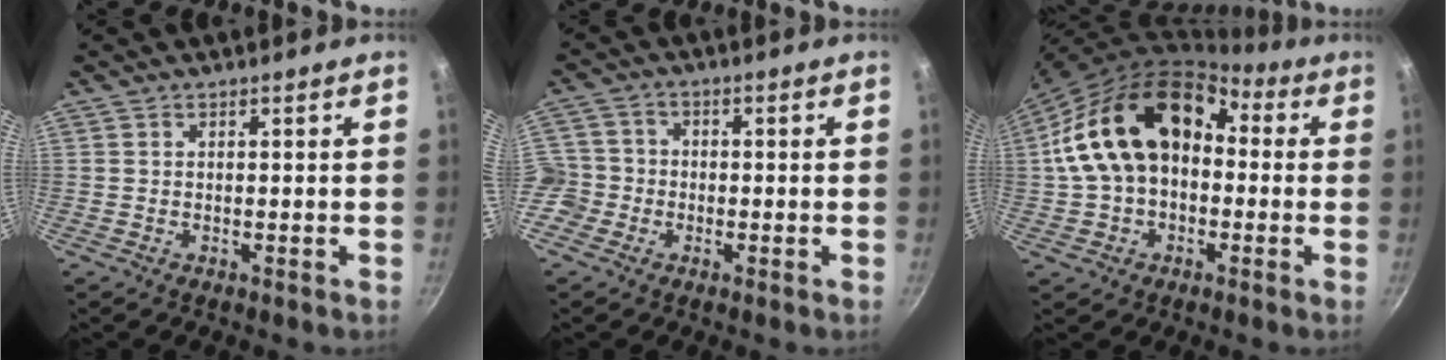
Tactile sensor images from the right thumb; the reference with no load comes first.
{"total": 7.1, "force": [-2.4, 6.3, 2.2], "torque": [-0.024, 0.027, -0.059]}
{"total": 19.8, "force": [1.2, 13.9, 14.1], "torque": [-0.223, 0.059, 0.013]}